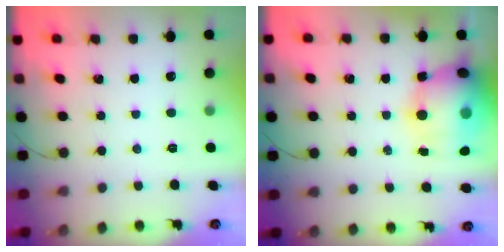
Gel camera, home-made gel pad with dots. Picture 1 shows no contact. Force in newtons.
{"total": 18.4, "press": 18.0, "slide": 4.2}